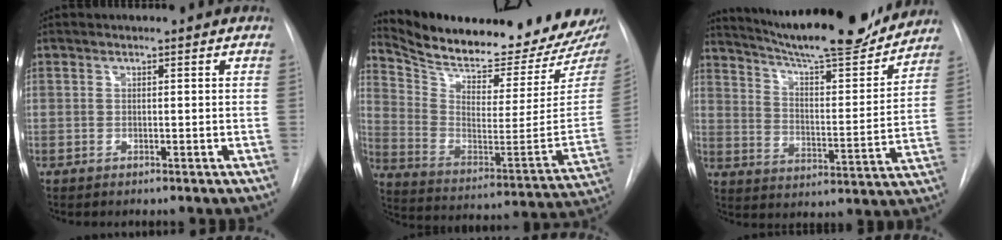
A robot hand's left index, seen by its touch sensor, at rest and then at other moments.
{"total": 26.0, "force": [23.9, 3.5, 9.5], "torque": [-0.165, -0.095, 0.339]}
{"total": 21.6, "force": [19.6, 2.4, 8.8], "torque": [-0.145, -0.026, 0.279]}